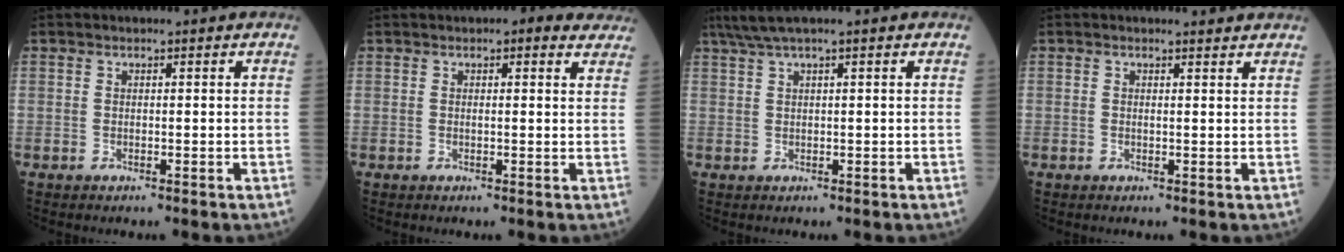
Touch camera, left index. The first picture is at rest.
{"total": 4.7, "force": [3.8, 1.4, 2.3], "torque": [-0.022, 0.016, 0.038]}
{"total": 4.2, "force": [3.3, -0.5, 2.5], "torque": [-0.053, 0.027, 0.069]}
{"total": 1.9, "force": [1.9, 0.1, 0.3], "torque": [-0.012, -0.002, 0.020]}